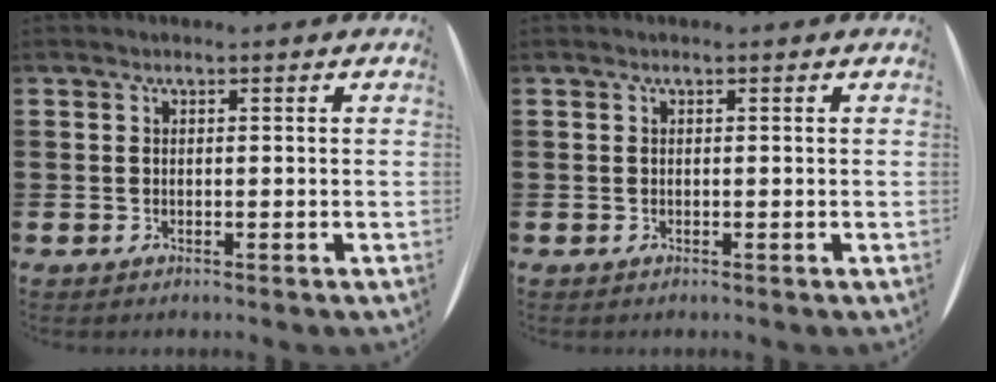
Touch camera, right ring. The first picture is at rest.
{"total": 0.0}